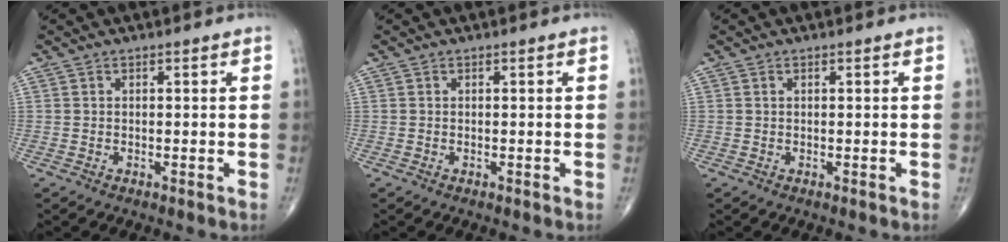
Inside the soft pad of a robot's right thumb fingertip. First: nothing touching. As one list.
[{"total": 0.0}, {"total": 0.0}]